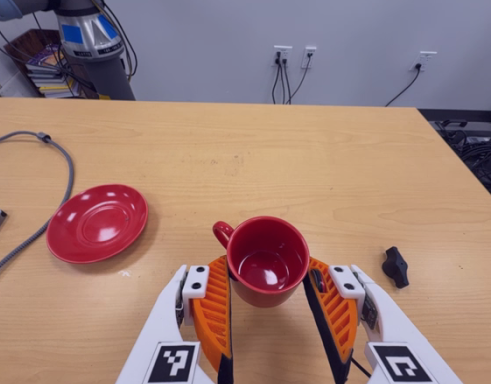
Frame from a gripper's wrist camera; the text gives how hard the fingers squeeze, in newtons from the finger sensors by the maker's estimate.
{"total": 6.5, "left": 6.8, "right": 6.3}